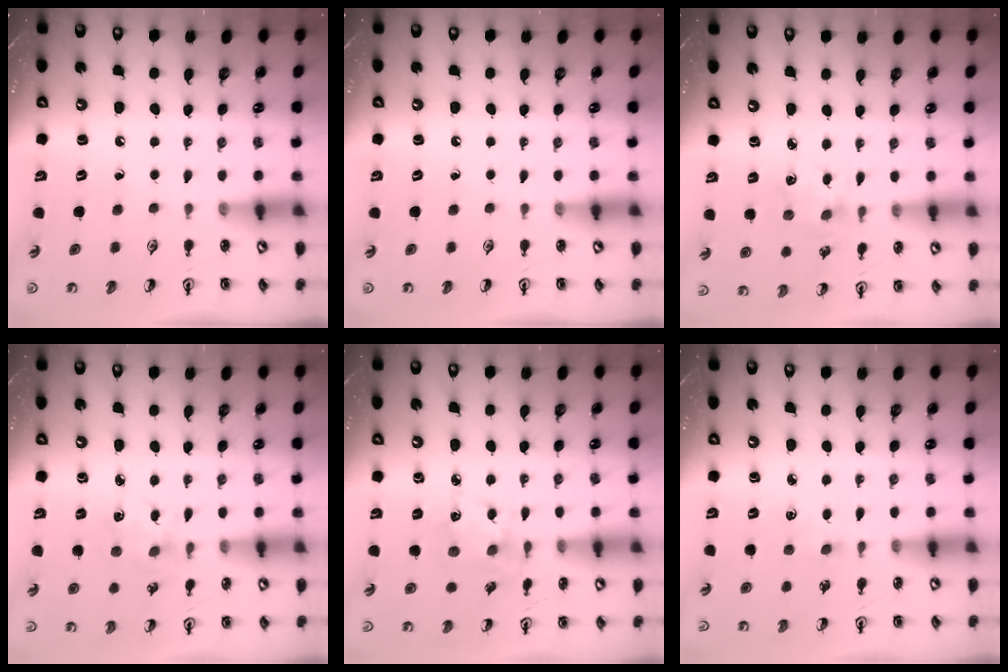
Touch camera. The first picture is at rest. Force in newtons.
{"total": 0.0}
{"total": 2.9, "press": 2.9, "slide": 0.3}
{"total": 2.3, "press": 2.3, "slide": 0.4}
{"total": 6.5, "press": 6.5, "slide": 0.5}
{"total": 2.2, "press": 2.2, "slide": 0.4}